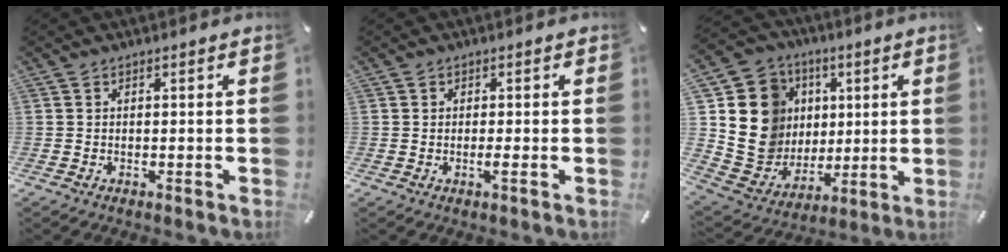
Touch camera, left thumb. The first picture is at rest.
{"total": 1.1, "force": [-0.3, 0.4, 1.0], "torque": [-0.019, -0.001, -0.007]}
{"total": 16.6, "force": [2.7, 15.7, 4.5], "torque": [-0.073, -0.013, 0.073]}